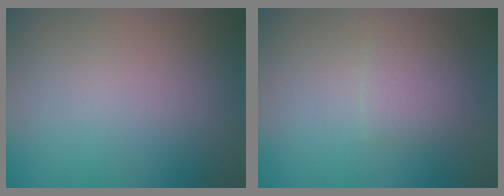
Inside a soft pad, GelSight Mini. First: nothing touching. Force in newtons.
{"total": 2.8, "press": 2.8, "slide": 0.1}